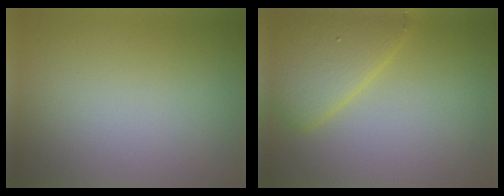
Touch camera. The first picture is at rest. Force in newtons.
{"total": 5.4, "press": 5.4, "slide": 0.2}